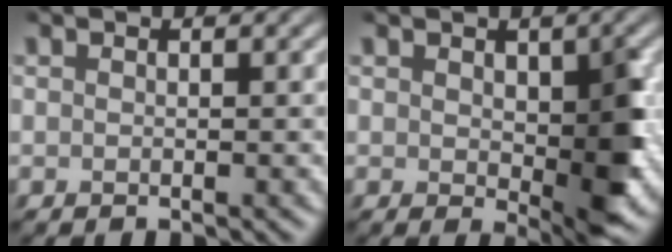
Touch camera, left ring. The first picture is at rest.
{"total": 5.3, "force": [-0.1, 2.7, 4.6], "torque": [-0.070, -0.011, 0.010]}